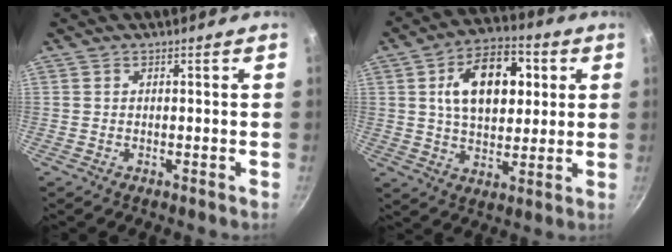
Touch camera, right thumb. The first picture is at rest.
{"total": 15.5, "force": [3.9, 9.3, 11.8], "torque": [-0.160, 0.003, 0.061]}